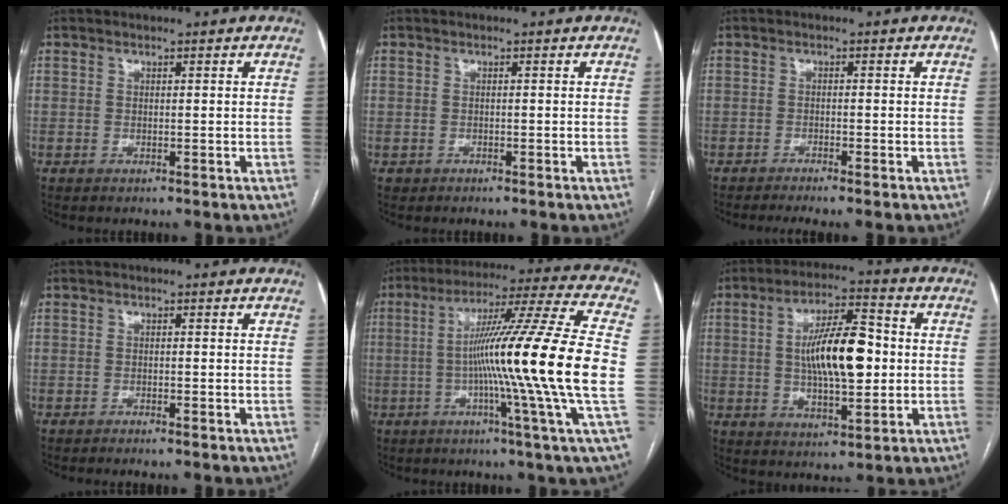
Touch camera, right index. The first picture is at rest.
{"total": 0.9, "force": [-0.5, 0.7, -0.1], "torque": [-0.005, 0.005, -0.009]}
{"total": 4.2, "force": [-3.5, -0.3, 2.3], "torque": [-0.028, -0.005, -0.054]}
{"total": 1.9, "force": [-1.6, -0.1, 1.0], "torque": [-0.013, 0.000, -0.020]}
{"total": 21.4, "force": [-2.2, -3.3, 21.0], "torque": [-0.320, -0.012, -0.060]}
{"total": 12.5, "force": [0.5, 3.9, 11.9], "torque": [-0.210, 0.015, 0.009]}